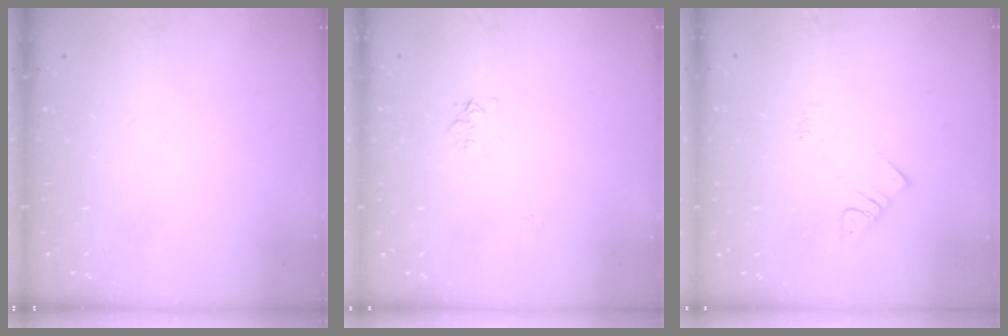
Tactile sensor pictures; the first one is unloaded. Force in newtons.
{"total": 6.2, "press": 6.2, "slide": 0.6}
{"total": 3.0, "press": 3.0, "slide": 0.6}